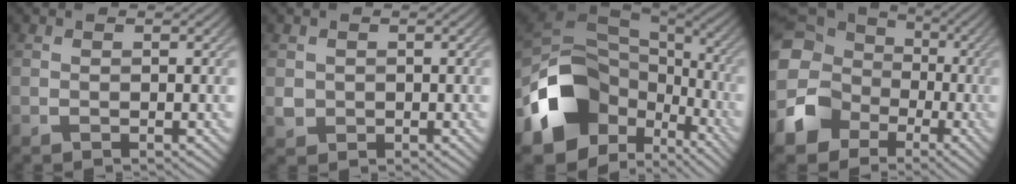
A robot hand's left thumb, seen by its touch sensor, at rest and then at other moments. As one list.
[{"total": 1.6, "force": [0.1, 1.6, 0.4], "torque": [-0.012, -0.003, 0.001]}, {"total": 16.6, "force": [-5.5, 11.9, 10.2], "torque": [-0.230, -0.038, -0.086]}, {"total": 14.5, "force": [-2.8, 12.6, 6.7], "torque": [-0.199, -0.041, -0.066]}]